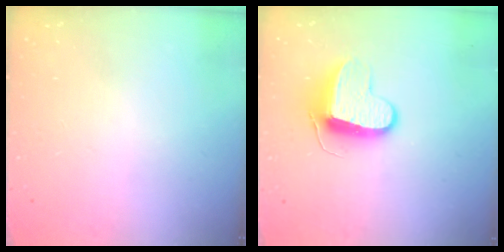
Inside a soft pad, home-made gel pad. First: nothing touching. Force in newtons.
{"total": 9.2, "press": 9.2, "slide": 0.3}